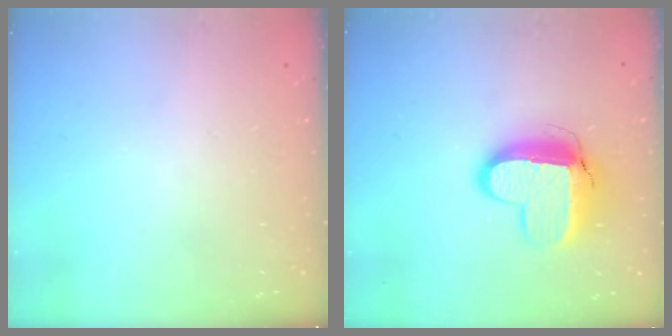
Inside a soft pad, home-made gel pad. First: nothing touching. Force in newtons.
{"total": 13.3, "press": 13.3, "slide": 1.0}